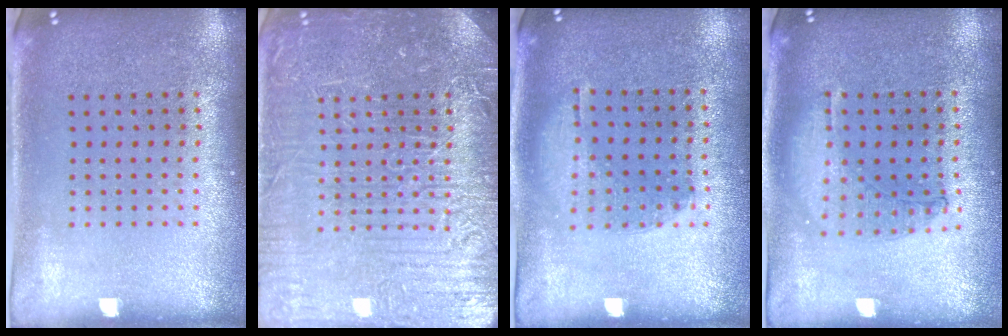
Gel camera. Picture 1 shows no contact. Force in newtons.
{"total": 7.8, "press": 7.7, "slide": 1.0}
{"total": 1.1, "press": 0.8, "slide": 0.7}
{"total": 1.0, "press": 1.0, "slide": 0.2}